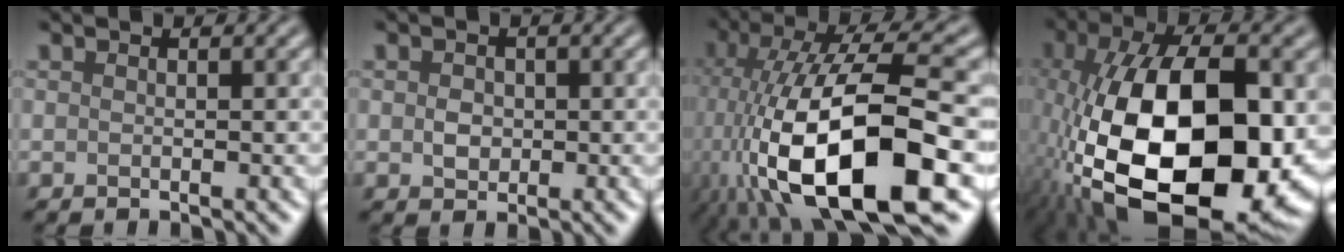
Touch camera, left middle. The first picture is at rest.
{"total": 1.5, "force": [0.0, 1.3, 0.8], "torque": [-0.015, 0.000, -0.001]}
{"total": 15.9, "force": [-4.2, 5.8, 14.2], "torque": [-0.254, 0.001, -0.073]}
{"total": 19.0, "force": [-4.4, 9.7, 15.7], "torque": [-0.306, -0.021, -0.062]}